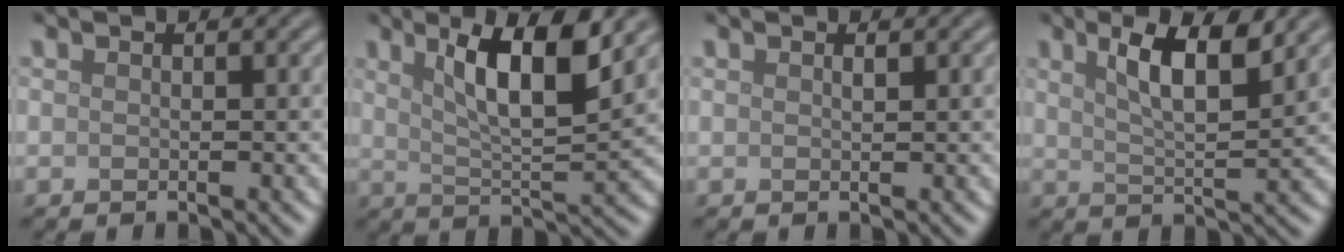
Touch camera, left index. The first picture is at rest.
{"total": 7.6, "force": [3.4, 1.8, 6.6], "torque": [-0.107, -0.001, 0.058]}
{"total": 0.5, "force": [0.3, 0.1, 0.4], "torque": [-0.007, 0.000, 0.006]}
{"total": 5.7, "force": [2.8, 1.5, 4.8], "torque": [-0.080, 0.001, 0.045]}